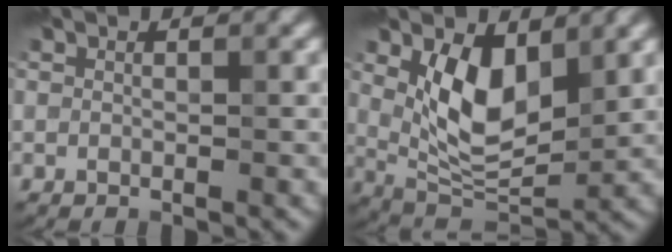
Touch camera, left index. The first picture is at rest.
{"total": 7.2, "force": [2.1, 3.8, 5.8], "torque": [-0.109, -0.009, 0.041]}